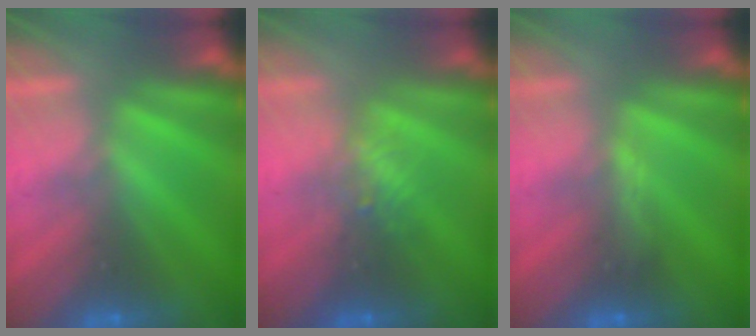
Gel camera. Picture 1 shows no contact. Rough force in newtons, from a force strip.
{"total": 2.2}
{"total": 2.9}